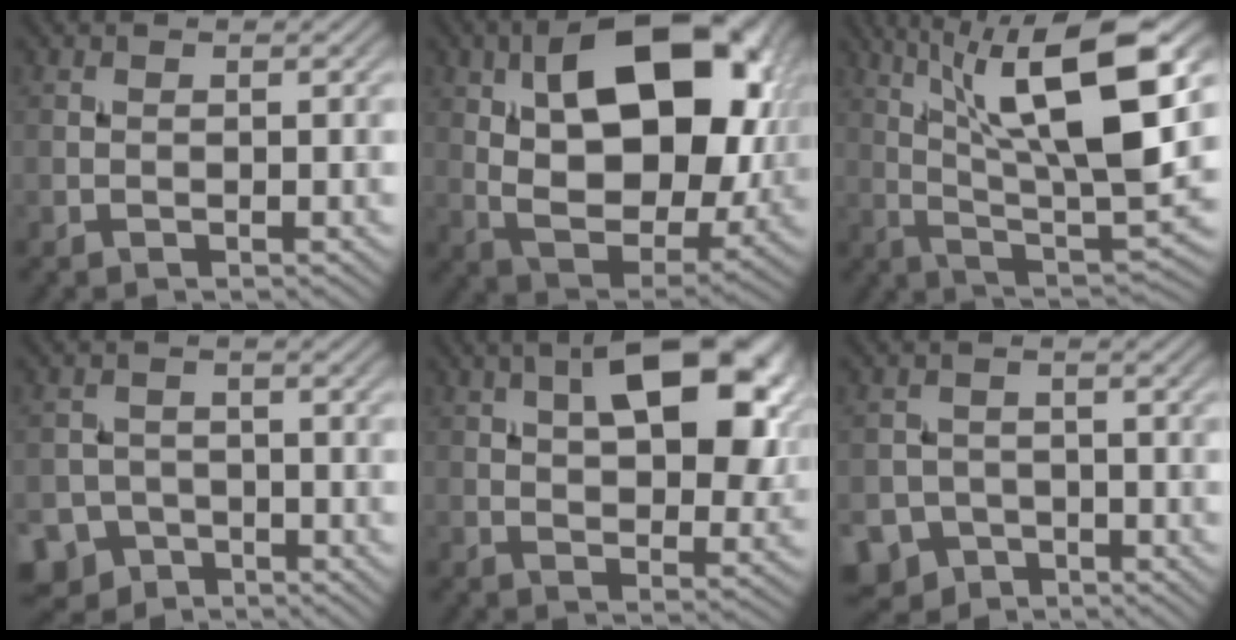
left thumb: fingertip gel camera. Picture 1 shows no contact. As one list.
[{"total": 17.6, "force": [5.1, 9.9, 13.6], "torque": [-0.232, 0.010, 0.086]}, {"total": 16.2, "force": [6.1, 4.3, 14.4], "torque": [-0.253, 0.003, 0.113]}, {"total": 6.3, "force": [-4.1, 4.6, 1.3], "torque": [-0.017, -0.013, -0.078]}, {"total": 14.5, "force": [5.5, 6.9, 11.5], "torque": [-0.172, 0.013, 0.078]}, {"total": 6.3, "force": [-4.0, 4.6, 1.3], "torque": [-0.021, -0.015, -0.074]}]